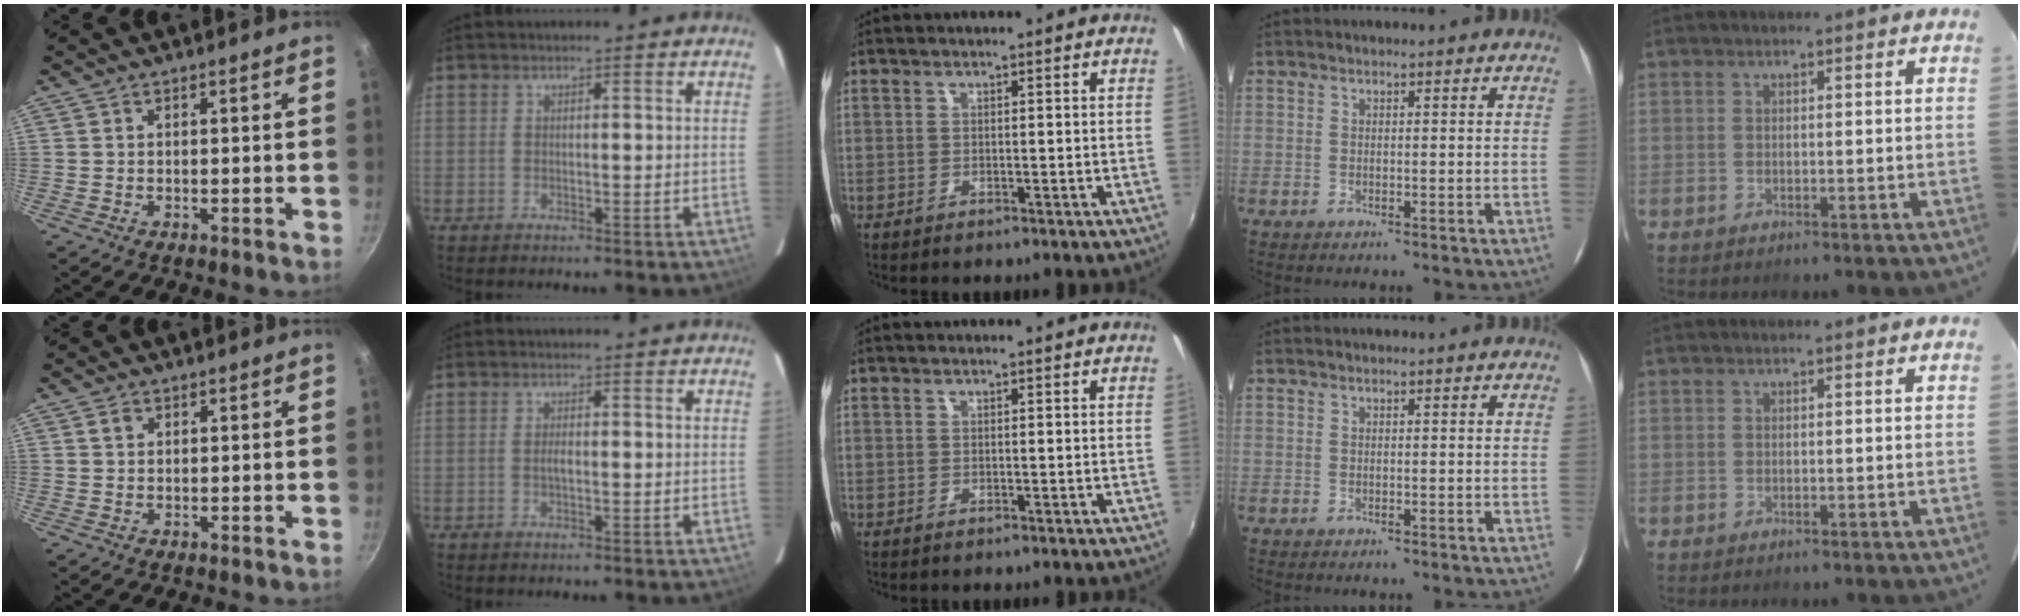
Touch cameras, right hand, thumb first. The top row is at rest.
{"thumb": {"total": 1.5, "force": [0.6, 1.1, 0.7], "torque": [-0.009, 0.003, 0.009]}, "index": {"total": 1.3, "force": [-0.2, 0.3, 1.2], "torque": [-0.025, 0.001, -0.006]}}